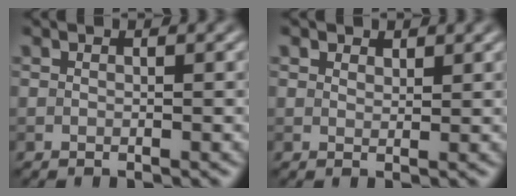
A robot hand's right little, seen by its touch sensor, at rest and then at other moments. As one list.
[{"total": 1.3, "force": [1.1, 0.6, 0.3], "torque": [-0.003, -0.004, 0.015]}]